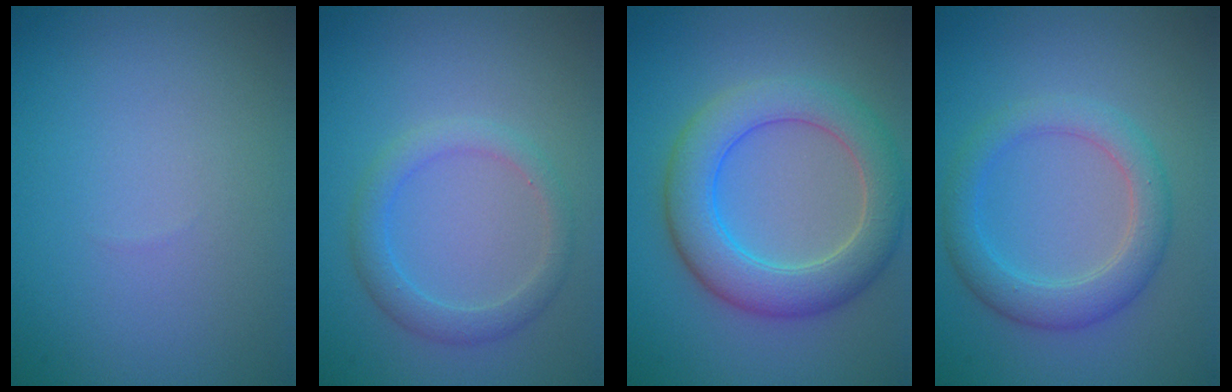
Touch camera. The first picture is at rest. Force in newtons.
{"total": 2.4, "press": 2.4, "slide": 0.2}
{"total": 6.3, "press": 6.3, "slide": 0.1}
{"total": 3.7, "press": 3.7, "slide": 0.1}